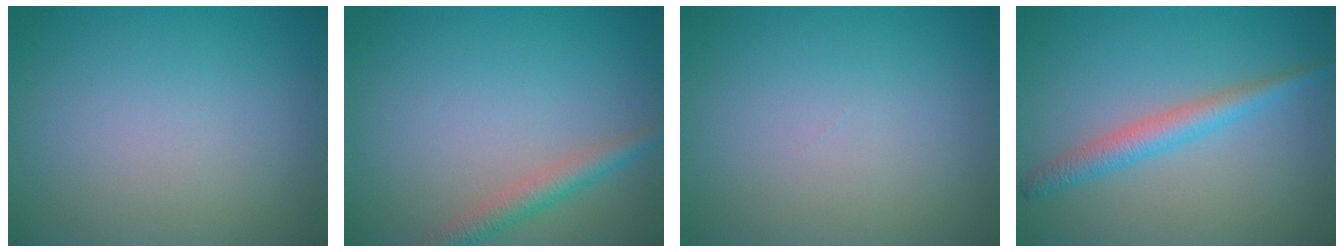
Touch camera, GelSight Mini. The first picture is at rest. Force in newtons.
{"total": 2.4, "press": 2.4, "slide": 0.0}
{"total": 0.0}
{"total": 2.8, "press": 2.8, "slide": 0.1}